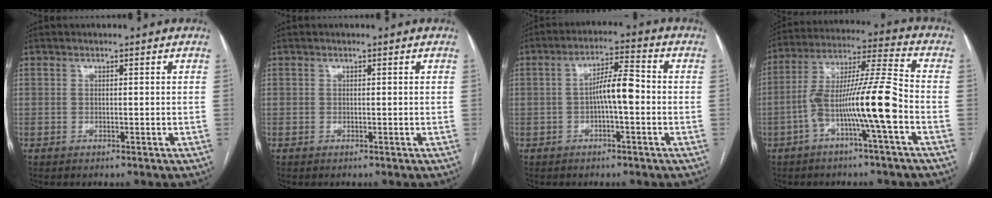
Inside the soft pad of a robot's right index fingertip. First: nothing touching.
{"total": 0.0}
{"total": 6.0, "force": [-0.9, 1.0, 5.9], "torque": [-0.102, 0.017, -0.017]}
{"total": 13.1, "force": [-4.4, -0.3, 12.3], "torque": [-0.230, 0.019, -0.082]}